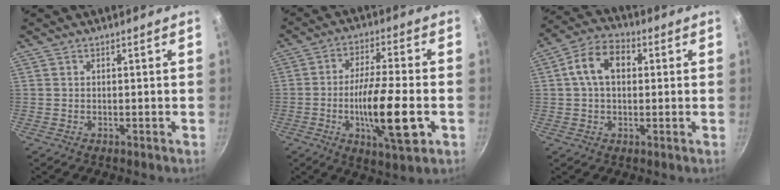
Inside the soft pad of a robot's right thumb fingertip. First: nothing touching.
{"total": 15.2, "force": [-3.9, 3.9, 14.1], "torque": [-0.242, 0.013, -0.069]}
{"total": 9.5, "force": [1.6, 6.4, 6.9], "torque": [-0.102, 0.022, 0.015]}